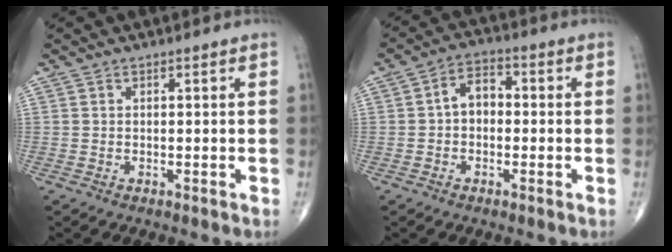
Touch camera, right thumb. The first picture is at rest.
{"total": 5.6, "force": [-0.3, 3.9, 3.9], "torque": [-0.051, 0.022, -0.017]}